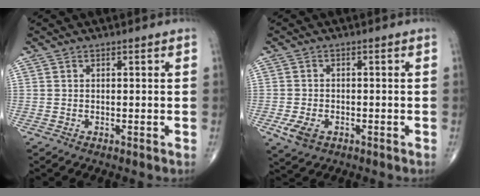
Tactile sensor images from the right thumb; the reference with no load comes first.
{"total": 4.5, "force": [-1.8, 2.9, 2.9], "torque": [-0.058, 0.001, -0.027]}